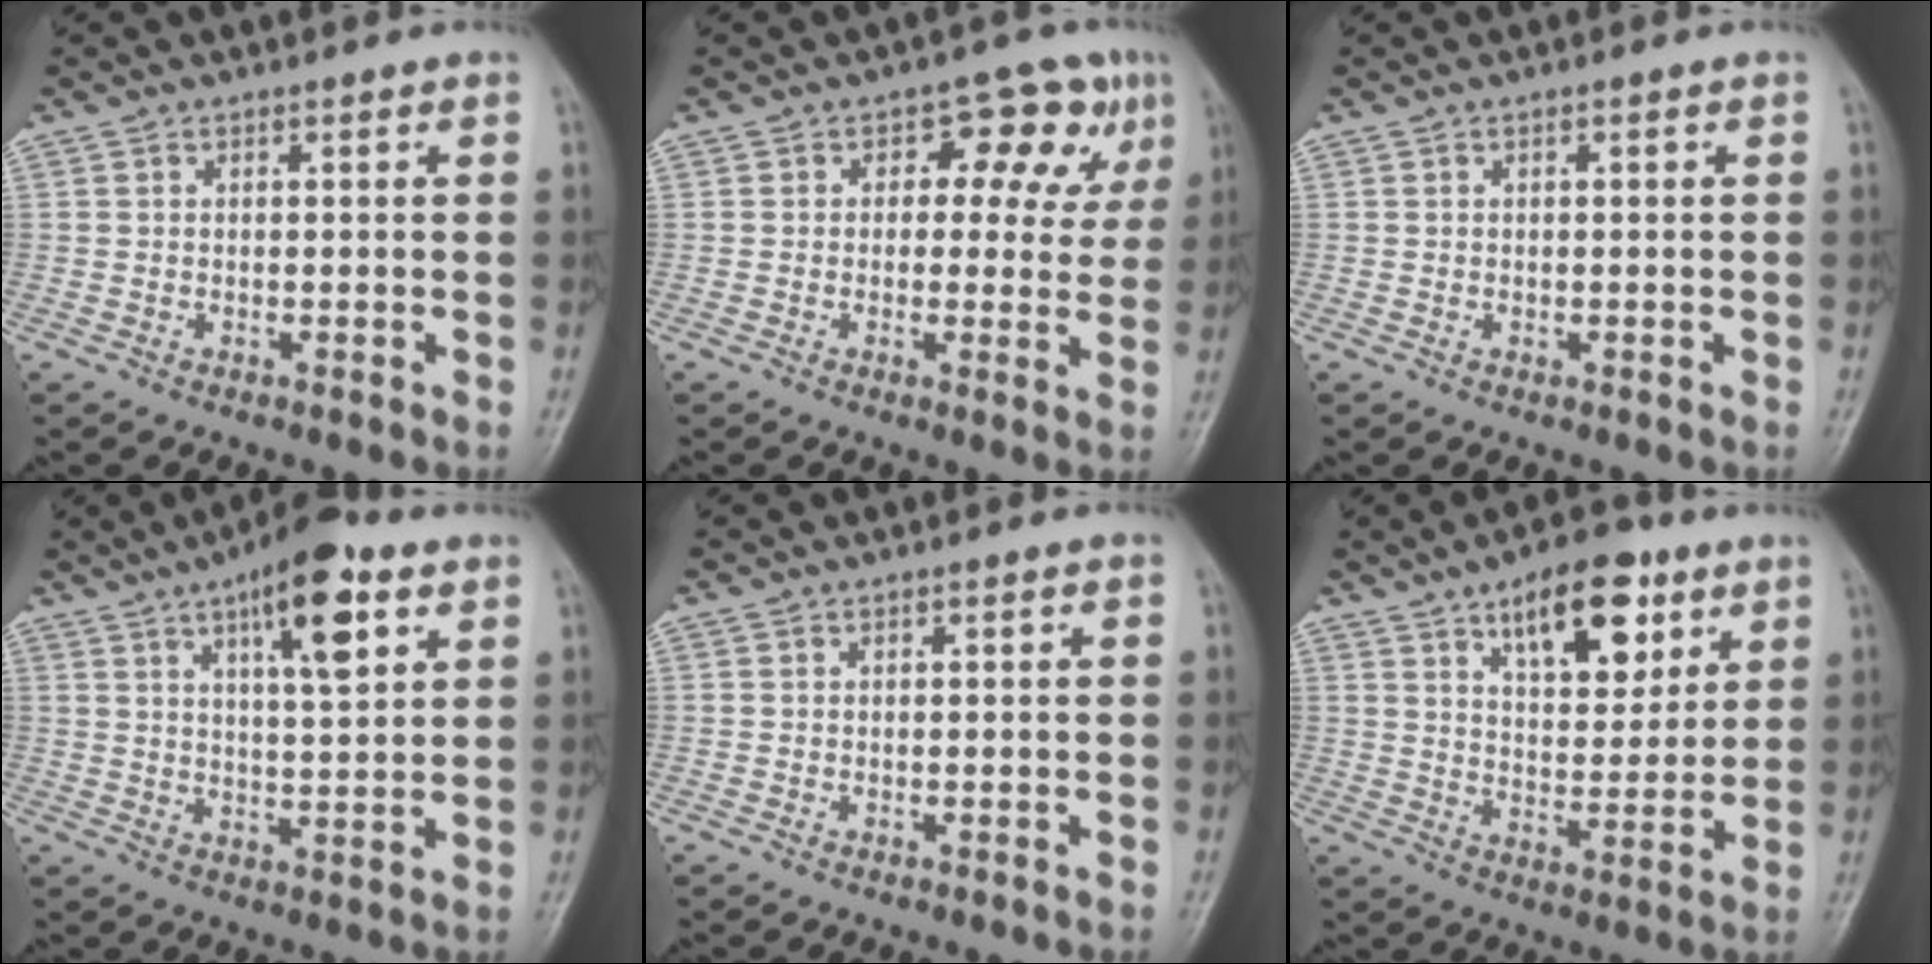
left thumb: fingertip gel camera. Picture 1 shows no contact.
{"total": 9.1, "force": [3.2, 6.0, 6.1], "torque": [-0.020, 0.004, 0.030]}
{"total": 0.0}
{"total": 12.0, "force": [5.9, 3.7, 9.8], "torque": [-0.134, -0.020, 0.088]}
{"total": 0.0}
{"total": 13.5, "force": [7.3, 6.5, 9.3], "torque": [-0.100, -0.035, 0.113]}